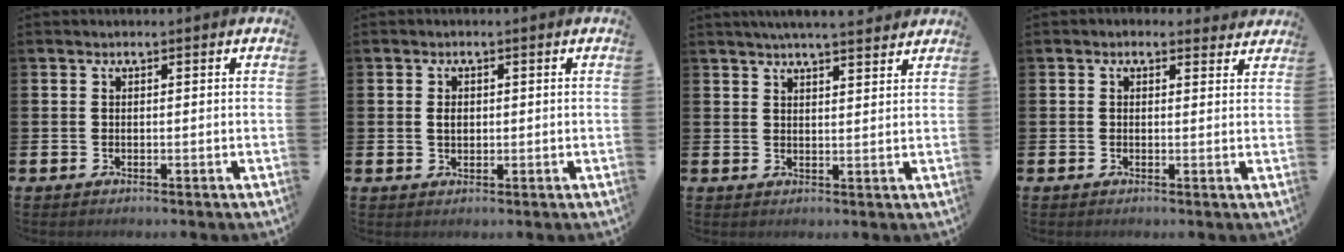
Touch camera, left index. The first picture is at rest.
{"total": 1.6, "force": [0.3, 1.2, 1.0], "torque": [-0.001, 0.000, -0.001]}
{"total": 4.7, "force": [4.6, -0.1, 1.2], "torque": [-0.024, -0.019, 0.081]}
{"total": 1.5, "force": [1.2, 0.8, 0.2], "torque": [0.005, 0.000, 0.019]}